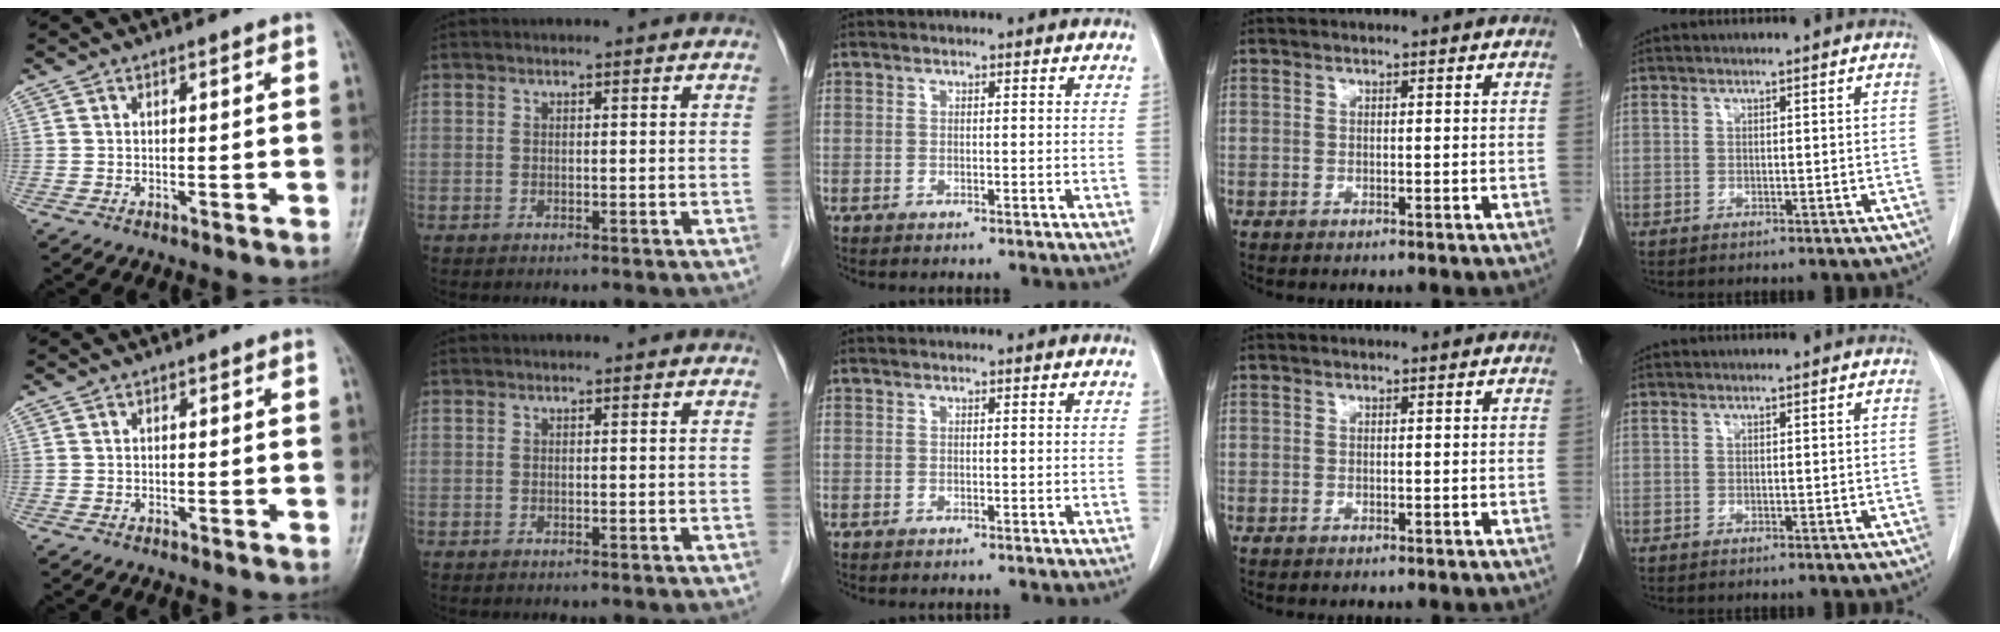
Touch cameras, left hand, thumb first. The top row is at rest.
{}